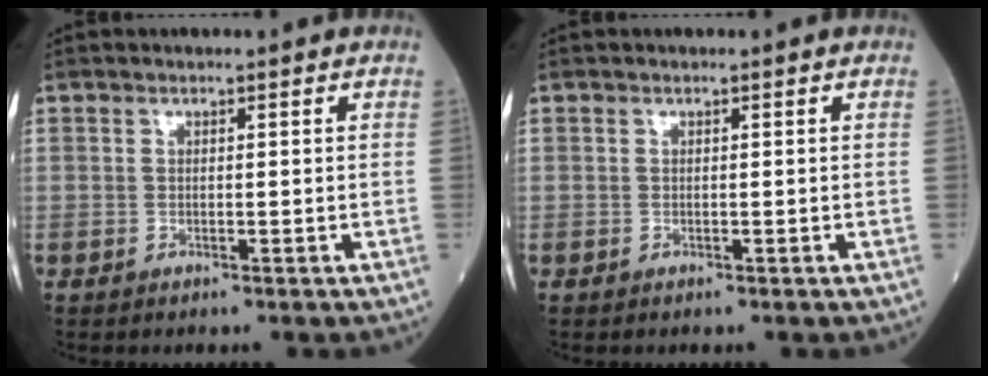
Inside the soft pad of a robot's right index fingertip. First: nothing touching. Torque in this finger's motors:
{"motor_torque": [0.00, 0.00, 0.00, 0.00]}